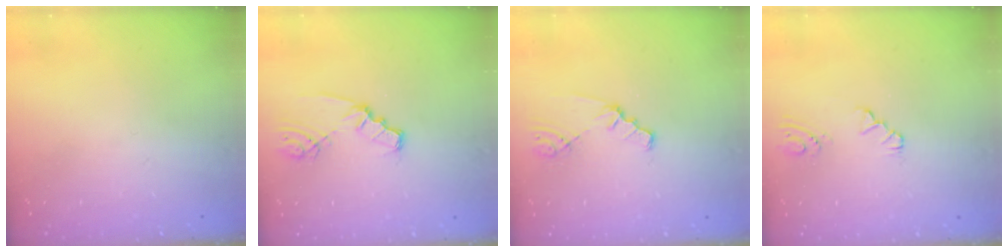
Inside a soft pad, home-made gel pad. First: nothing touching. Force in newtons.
{"total": 2.7, "press": 2.7, "slide": 0.3}
{"total": 1.5, "press": 1.5, "slide": 0.3}
{"total": 2.8, "press": 2.8, "slide": 0.1}